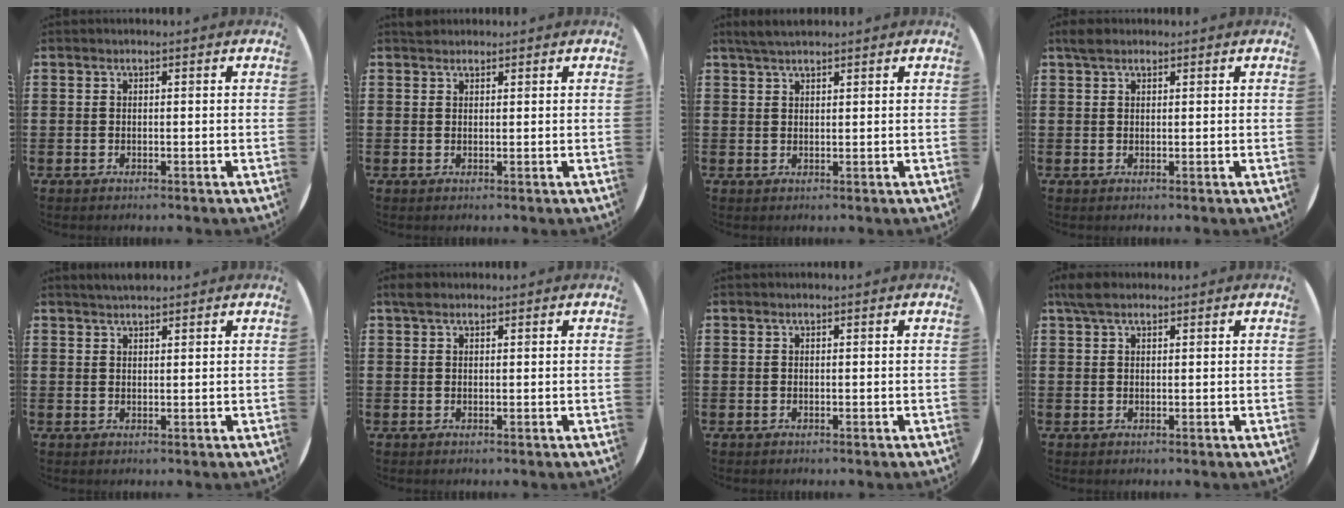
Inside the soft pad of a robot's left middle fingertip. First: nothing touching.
{"total": 0.9, "force": [0.9, 0.3, -0.1], "torque": [0.008, -0.001, 0.016]}
{"total": 2.7, "force": [2.3, 0.5, 1.2], "torque": [-0.029, 0.005, 0.043]}
{"total": 1.5, "force": [1.2, 0.7, 0.6], "torque": [-0.006, 0.002, 0.021]}
{"total": 1.7, "force": [1.7, 0.2, 0.5], "torque": [-0.011, 0.002, 0.031]}
{"total": 1.2, "force": [1.0, 0.6, 0.4], "torque": [-0.003, 0.001, 0.016]}
{"total": 0.0}
{"total": 2.7, "force": [1.9, 1.1, 1.5], "torque": [-0.034, 0.008, 0.034]}